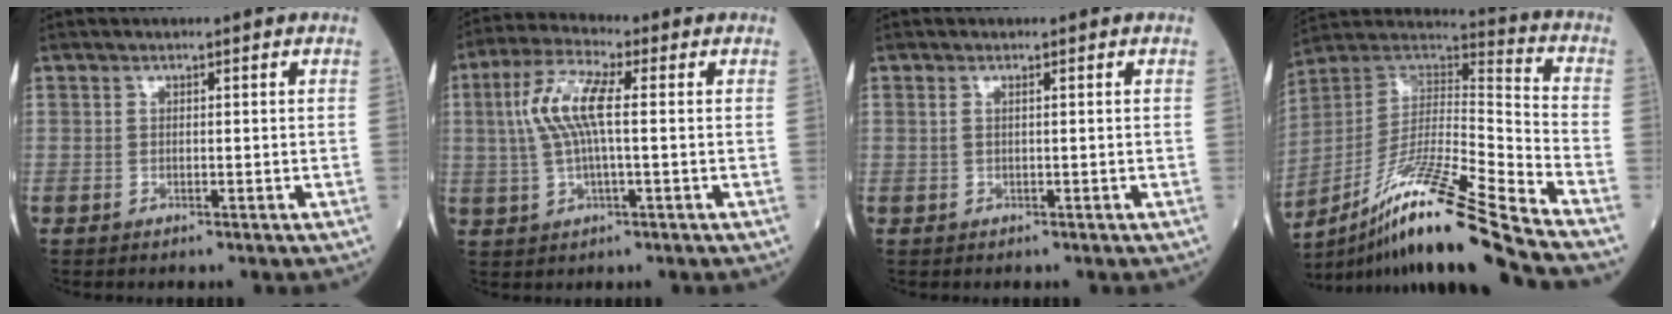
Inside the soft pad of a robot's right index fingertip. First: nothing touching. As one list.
[{"total": 8.4, "force": [1.1, 1.6, 8.1], "torque": [-0.180, 0.018, 0.022]}, {"total": 0.6, "force": [0.3, 0.0, 0.6], "torque": [-0.019, 0.003, 0.005]}, {"total": 22.3, "force": [-16.3, -0.9, 15.2], "torque": [-0.287, -0.015, -0.297]}]